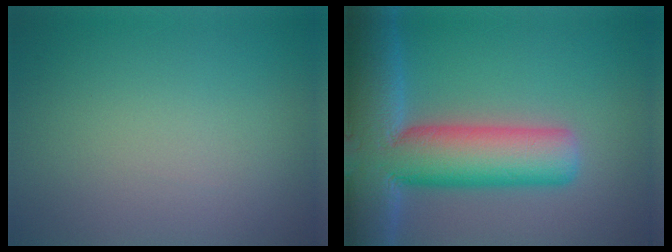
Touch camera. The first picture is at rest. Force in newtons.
{"total": 13.2, "press": 13.2, "slide": 0.9}